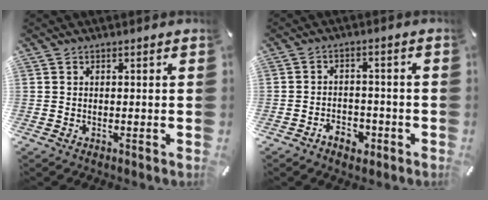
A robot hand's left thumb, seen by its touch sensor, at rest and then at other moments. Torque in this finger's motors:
{"motor_torque": [0.00, 0.00, 0.26, 0.26, 0.00]}